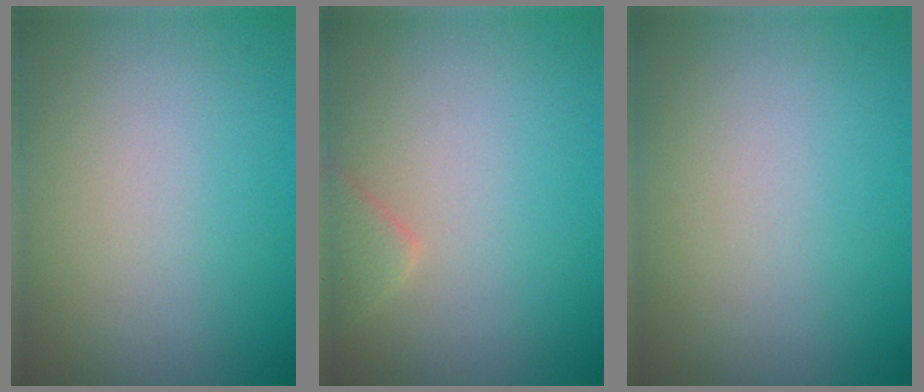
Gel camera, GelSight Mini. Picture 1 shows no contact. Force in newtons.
{"total": 1.6, "press": 1.6, "slide": 0.1}
{"total": 0.0}